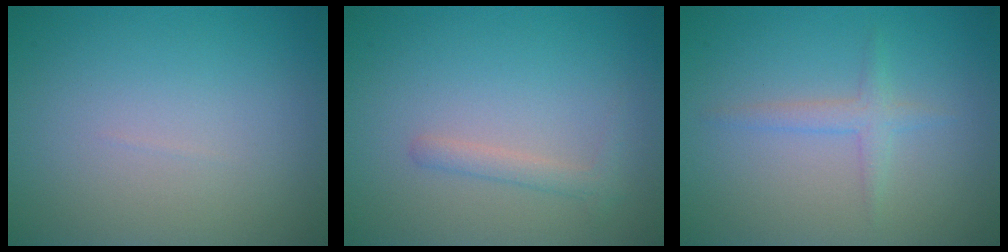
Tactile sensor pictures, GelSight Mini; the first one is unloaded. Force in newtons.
{"total": 1.3, "press": 1.3, "slide": 0.1}
{"total": 1.6, "press": 1.6, "slide": 0.1}